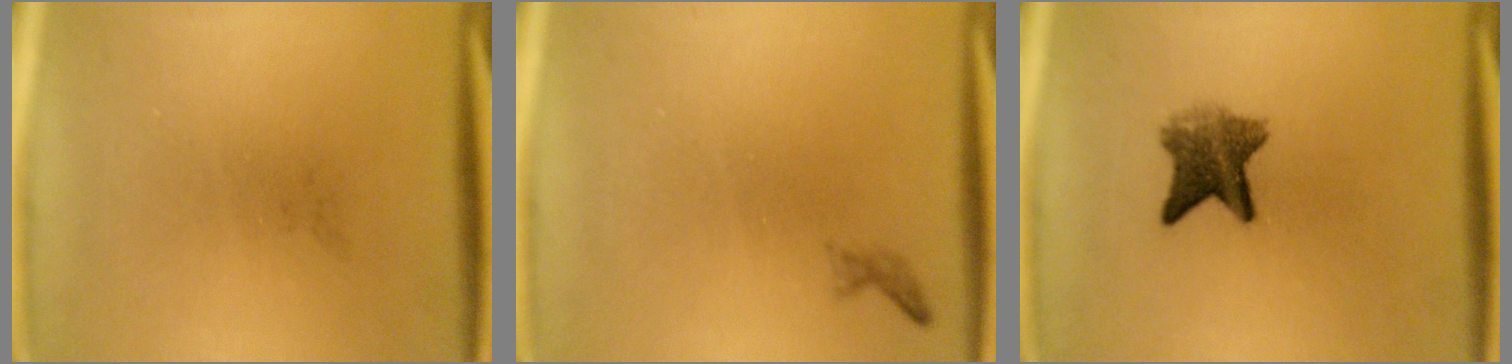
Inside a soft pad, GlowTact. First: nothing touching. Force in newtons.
{"total": 0.6}
{"total": 5.9}